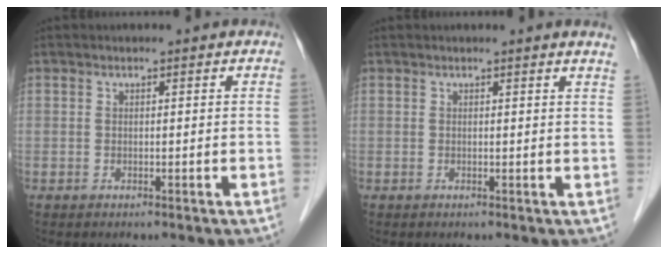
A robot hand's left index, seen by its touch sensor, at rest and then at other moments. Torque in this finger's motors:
{"motor_torque": [-0.02, -0.07, -0.11, 0.02]}